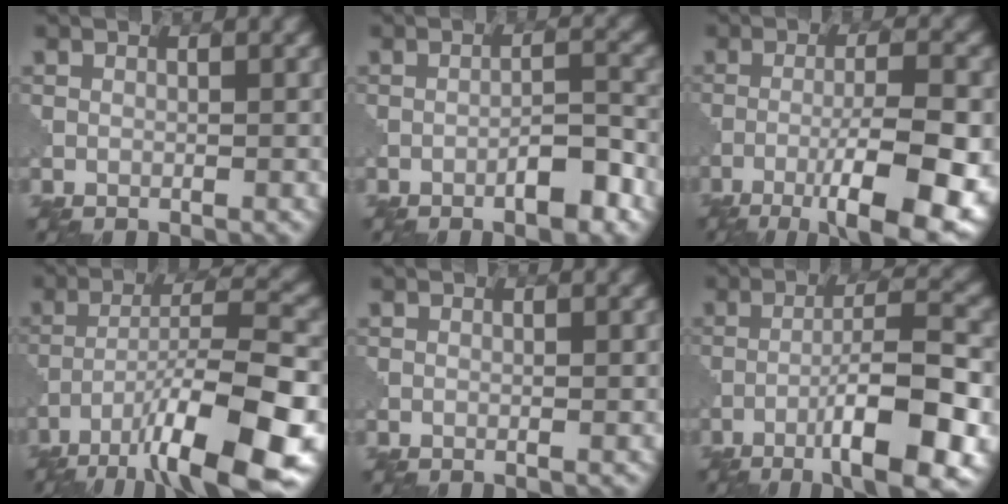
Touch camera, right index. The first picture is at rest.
{"total": 3.6, "force": [-2.0, 0.8, 2.9], "torque": [-0.043, 0.010, -0.034]}
{"total": 10.7, "force": [-4.8, 2.5, 9.2], "torque": [-0.143, -0.005, -0.072]}
{"total": 12.7, "force": [-7.4, 2.6, 10.0], "torque": [-0.166, 0.006, -0.124]}
{"total": 0.0}
{"total": 10.0, "force": [-4.5, 1.8, 8.7], "torque": [-0.133, 0.010, -0.073]}